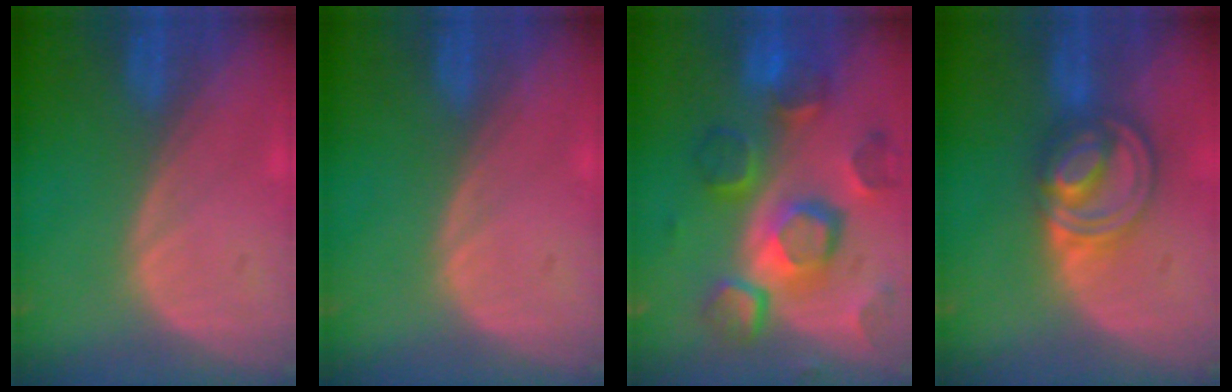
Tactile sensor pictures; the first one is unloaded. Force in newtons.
{"total": 0.0}
{"total": 12.3, "press": 10.7, "slide": 6.0}
{"total": 7.7, "press": 6.7, "slide": 3.9}